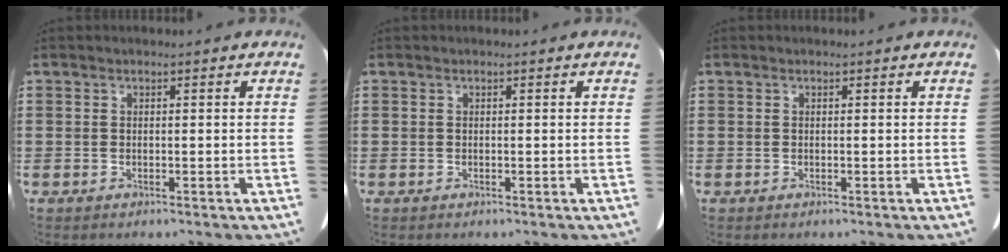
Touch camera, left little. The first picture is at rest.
{"total": 0.0}
{"total": 0.0}